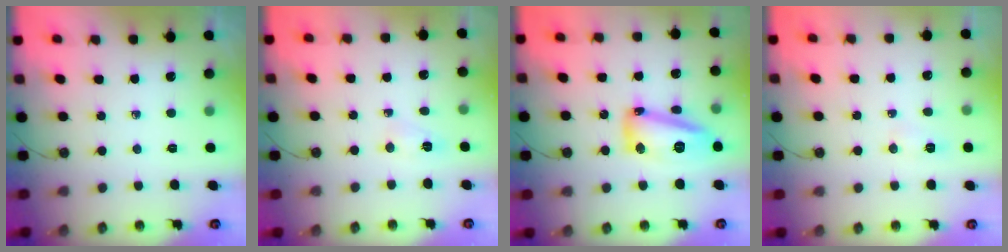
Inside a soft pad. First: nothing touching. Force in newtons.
{"total": 2.7, "press": 2.5, "slide": 1.1}
{"total": 22.1, "press": 18.8, "slide": 11.5}
{"total": 5.9, "press": 5.8, "slide": 1.1}